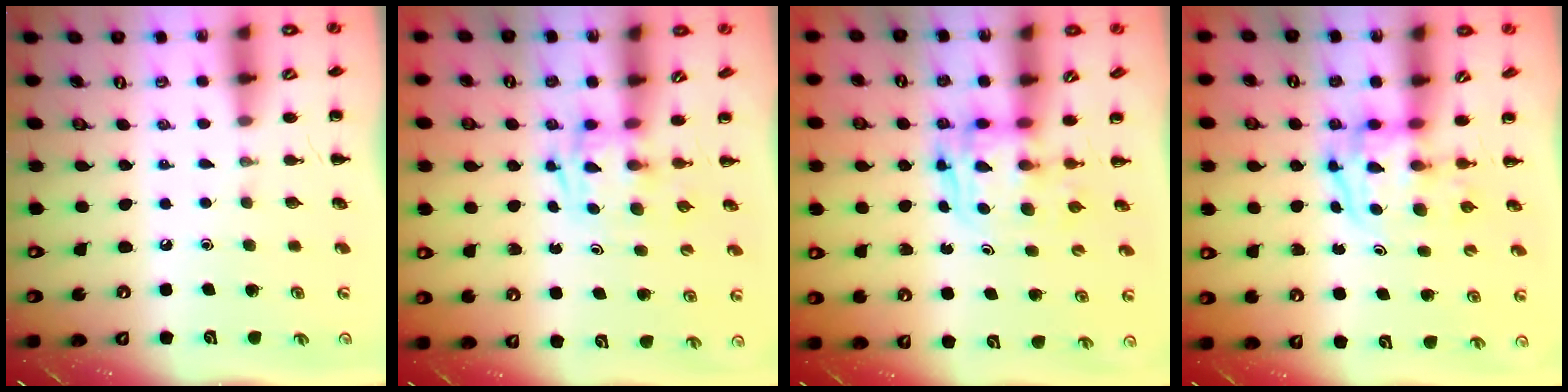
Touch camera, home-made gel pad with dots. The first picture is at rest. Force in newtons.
{"total": 2.9, "press": 2.9, "slide": 0.1}
{"total": 2.7, "press": 2.7, "slide": 0.2}
{"total": 3.9, "press": 3.8, "slide": 0.6}